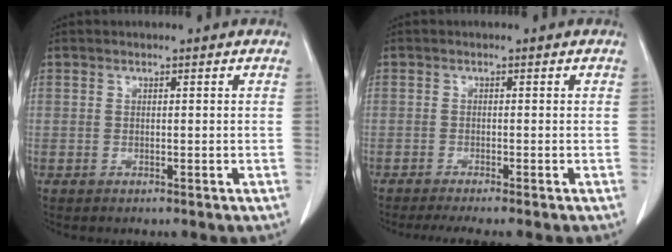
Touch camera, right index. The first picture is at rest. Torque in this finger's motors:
{"motor_torque": [0.44, -0.40, 0.16, 0.05]}